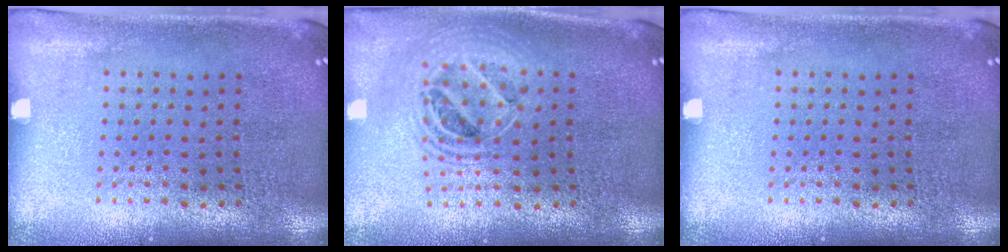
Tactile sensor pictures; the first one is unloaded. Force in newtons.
{"total": 1.8, "press": 1.5, "slide": 1.0}
{"total": 0.0}